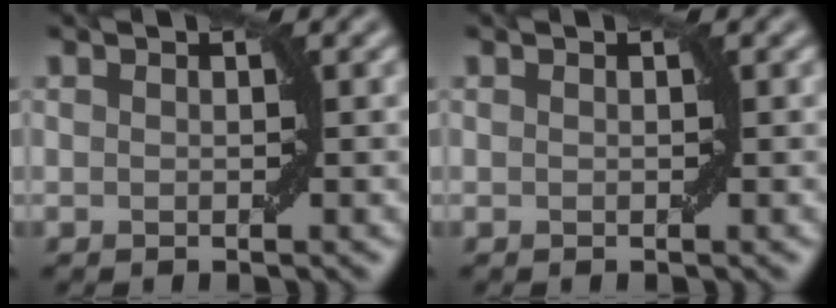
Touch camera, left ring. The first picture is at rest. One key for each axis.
{"total": 0.0}